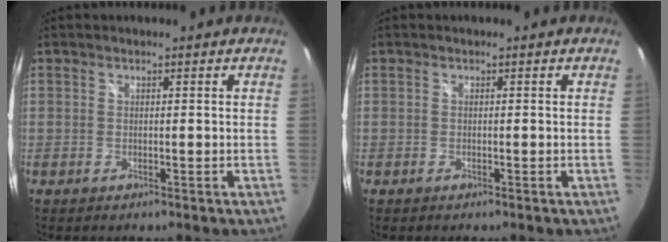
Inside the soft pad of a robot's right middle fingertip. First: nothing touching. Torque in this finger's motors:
{"motor_torque": [0.11, 0.11, 0.01, 0.00]}